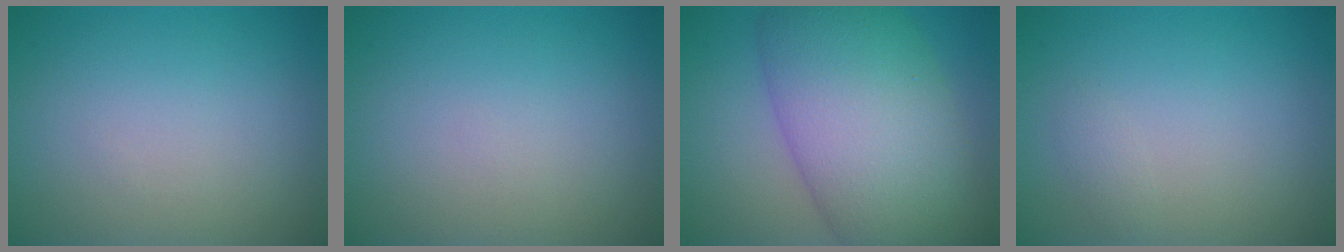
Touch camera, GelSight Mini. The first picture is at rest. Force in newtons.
{"total": 0.0}
{"total": 12.4, "press": 12.4, "slide": 0.3}
{"total": 0.7, "press": 0.7, "slide": 0.0}